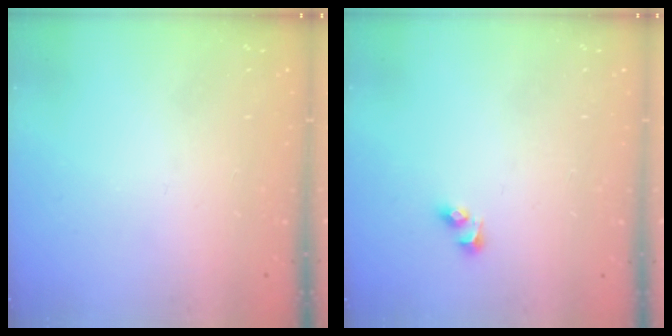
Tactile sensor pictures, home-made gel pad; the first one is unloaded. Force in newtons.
{"total": 2.7, "press": 2.5, "slide": 1.2}